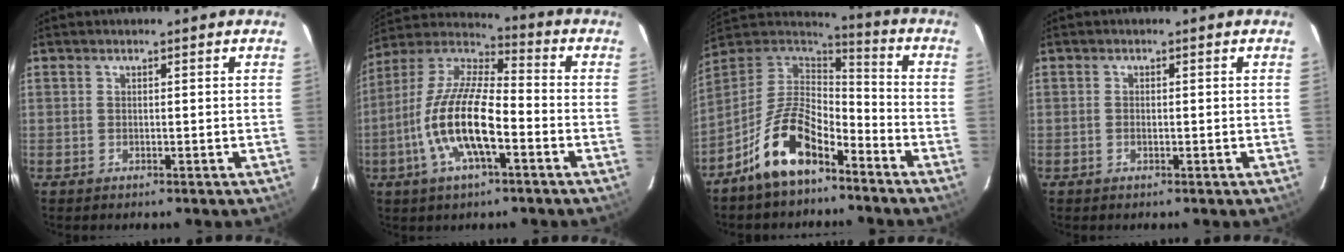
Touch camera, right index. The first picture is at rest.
{"total": 16.1, "force": [-5.4, 5.1, 14.3], "torque": [-0.291, -0.006, -0.110]}
{"total": 14.3, "force": [-8.9, 6.4, 9.2], "torque": [-0.189, 0.014, -0.167]}
{"total": 0.7, "force": [-0.2, 0.4, 0.5], "torque": [-0.008, -0.001, -0.005]}